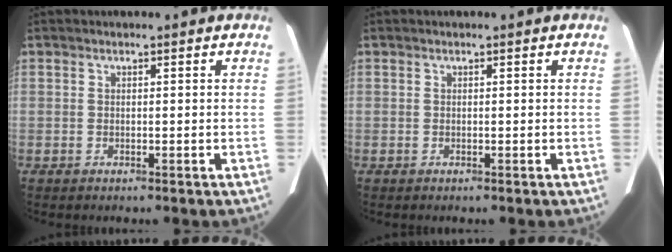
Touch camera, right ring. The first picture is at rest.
{"total": 0.0}